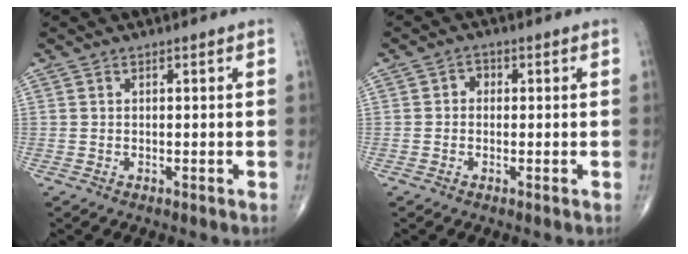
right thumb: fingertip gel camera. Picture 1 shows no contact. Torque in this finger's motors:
{"motor_torque": [0.52, 0.58, 0.33, 0.22, -0.01]}